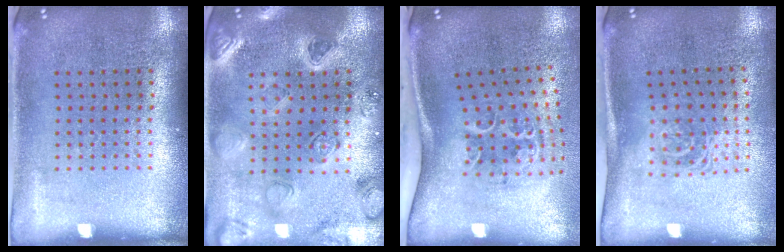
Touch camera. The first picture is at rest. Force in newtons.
{"total": 2.2, "press": 2.2, "slide": 0.4}
{"total": 2.3, "press": 1.3, "slide": 1.9}
{"total": 1.6, "press": 1.1, "slide": 1.1}